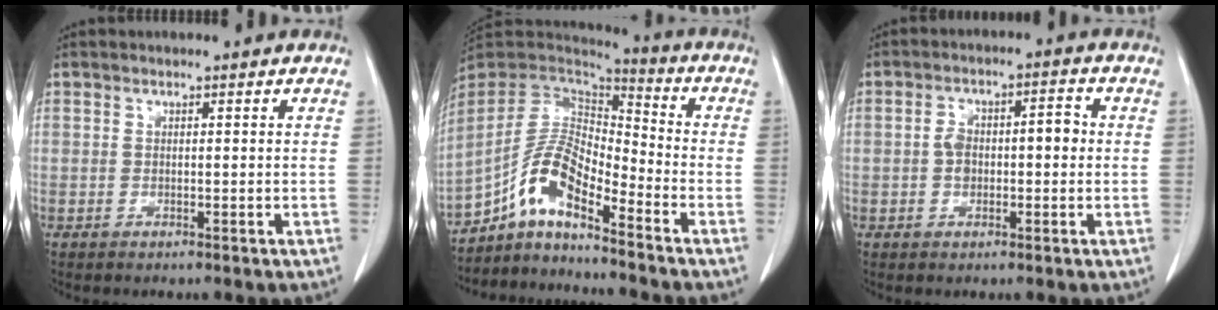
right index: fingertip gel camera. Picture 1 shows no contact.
{"total": 10.8, "force": [-6.9, 2.7, 7.9], "torque": [-0.159, 0.025, -0.128]}
{"total": 5.8, "force": [-0.2, 3.0, 5.0], "torque": [-0.093, 0.031, -0.003]}